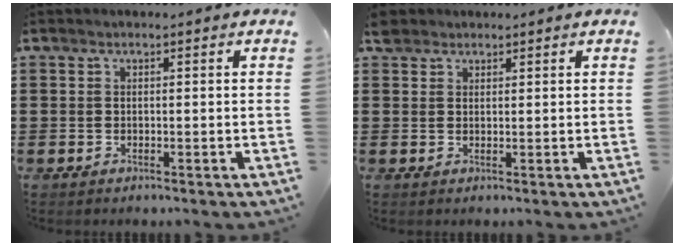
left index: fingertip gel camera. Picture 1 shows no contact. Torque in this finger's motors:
{"motor_torque": [0.08, -0.13, 0.00, 0.00]}